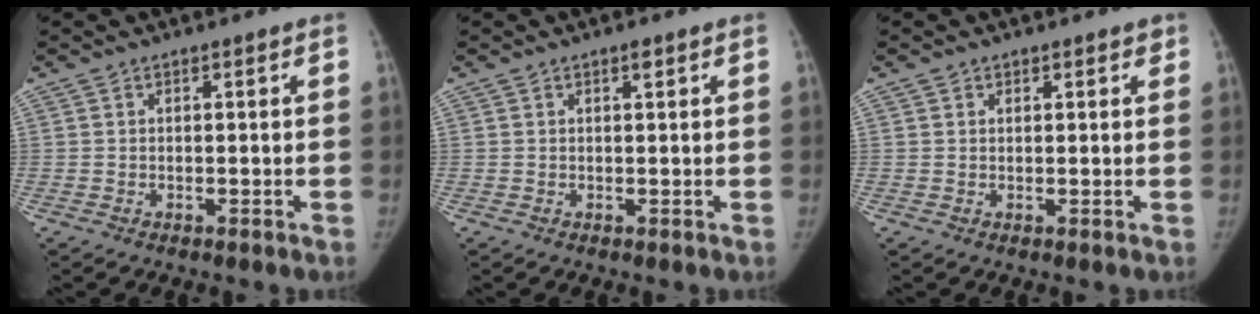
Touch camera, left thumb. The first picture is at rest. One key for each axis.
{"total": 1.0, "fx": 0.6, "fy": 0.3, "fz": 0.8, "tx": -0.010, "ty": -0.001, "tz": 0.009}
{"total": 1.4, "fx": 0.9, "fy": 1.0, "fz": 0.2, "tx": 0.015, "ty": -0.004, "tz": 0.008}